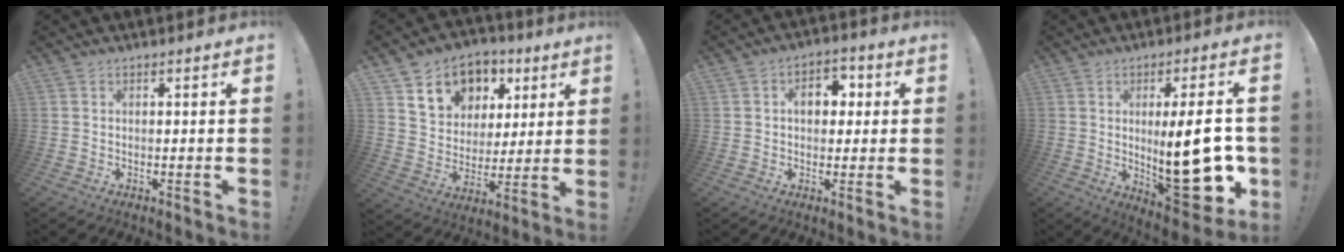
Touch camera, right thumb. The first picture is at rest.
{"total": 13.3, "force": [7.1, 10.3, 4.5], "torque": [-0.066, -0.035, 0.141]}
{"total": 7.7, "force": [1.2, 5.4, 5.3], "torque": [-0.064, 0.007, 0.016]}
{"total": 22.6, "force": [-2.0, 7.4, 21.3], "torque": [-0.306, -0.010, -0.021]}